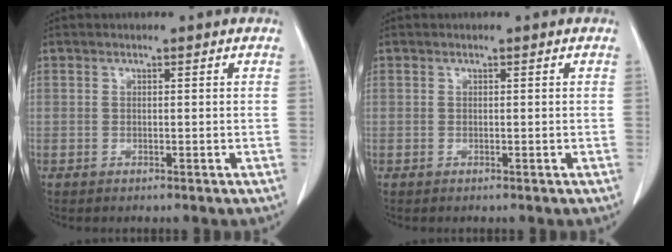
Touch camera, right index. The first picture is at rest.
{"total": 0.0}